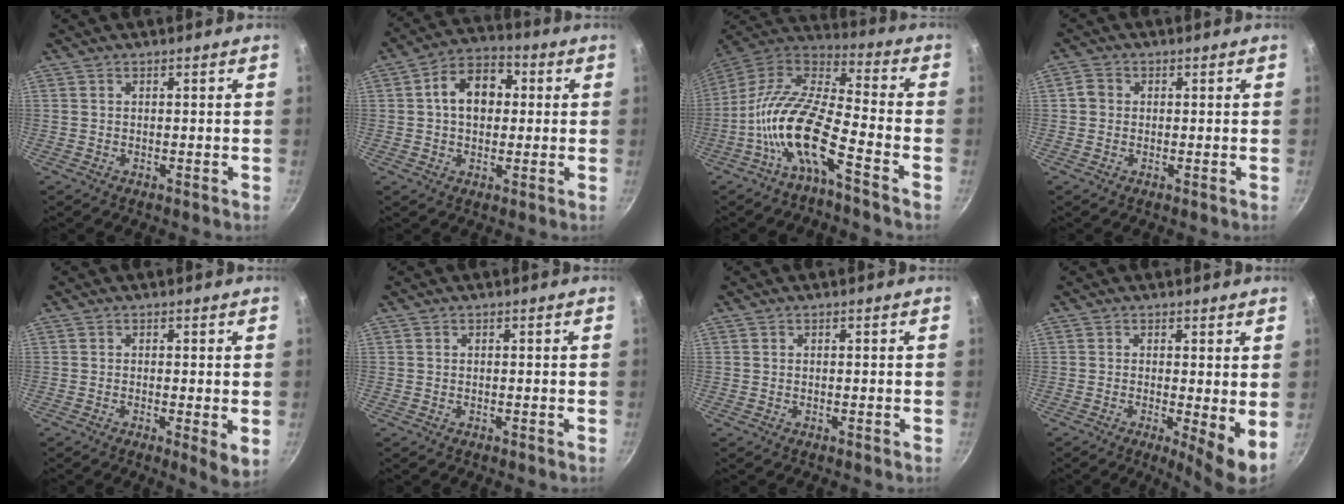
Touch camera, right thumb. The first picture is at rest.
{"total": 11.2, "force": [1.5, 7.9, 7.7], "torque": [-0.081, 0.024, 0.008]}
{"total": 15.3, "force": [-6.9, 4.7, 12.9], "torque": [-0.248, 0.065, -0.149]}
{"total": 1.4, "force": [0.0, 1.3, 0.2], "torque": [0.003, 0.003, -0.003]}
{"total": 3.1, "force": [-0.4, 0.1, 3.1], "torque": [-0.044, -0.018, -0.005]}
{"total": 0.0}
{"total": 0.0}
{"total": 4.9, "force": [-0.1, 0.5, 4.9], "torque": [-0.068, -0.018, 0.001]}